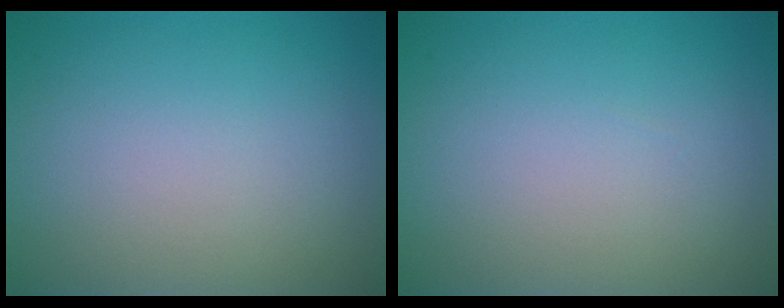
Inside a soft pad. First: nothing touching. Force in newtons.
{"total": 0.0}